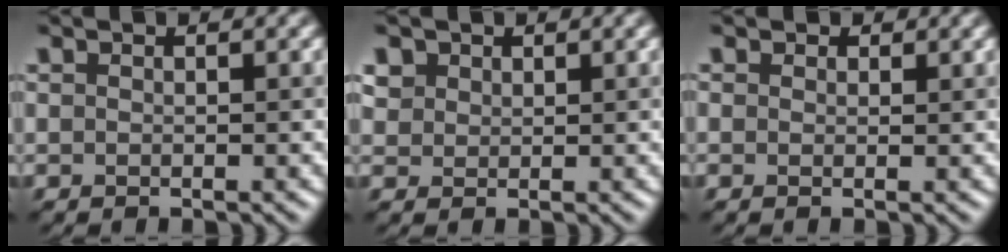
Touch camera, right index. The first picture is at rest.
{"total": 2.3, "force": [1.4, 1.7, 0.5], "torque": [-0.022, 0.004, 0.031]}
{"total": 0.9, "force": [0.6, 0.6, 0.2], "torque": [-0.002, -0.001, 0.002]}